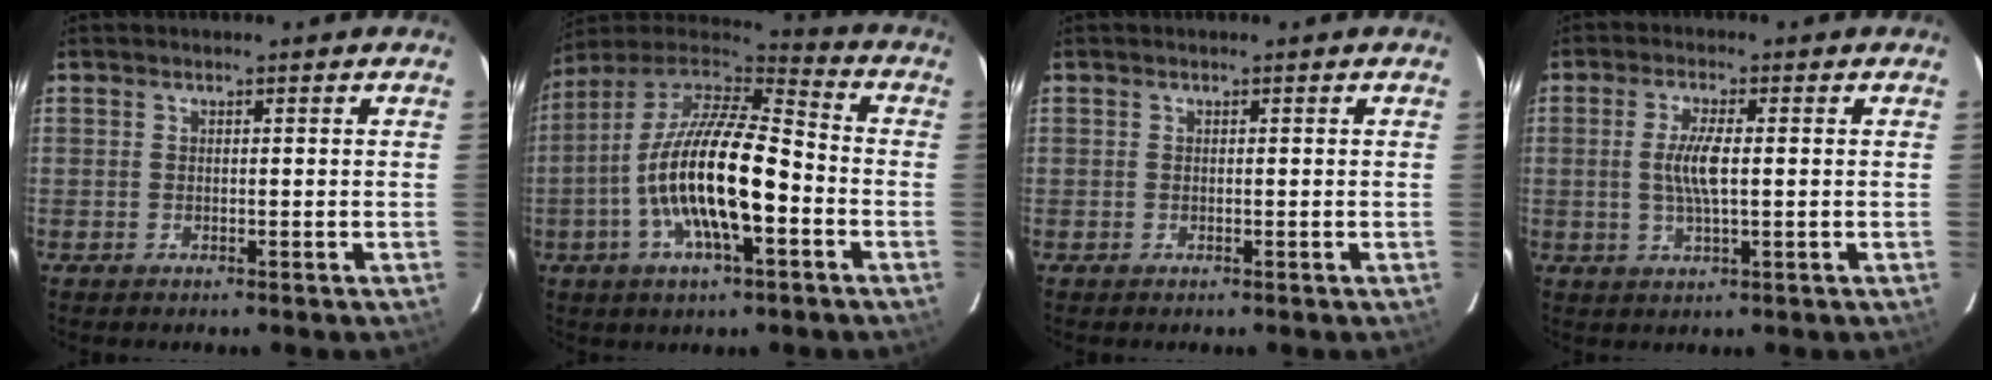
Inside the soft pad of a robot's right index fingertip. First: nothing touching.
{"total": 19.8, "force": [-5.2, 6.4, 18.0], "torque": [-0.340, -0.012, -0.101]}
{"total": 0.0}
{"total": 5.3, "force": [0.1, 1.1, 5.2], "torque": [-0.098, -0.001, 0.003]}